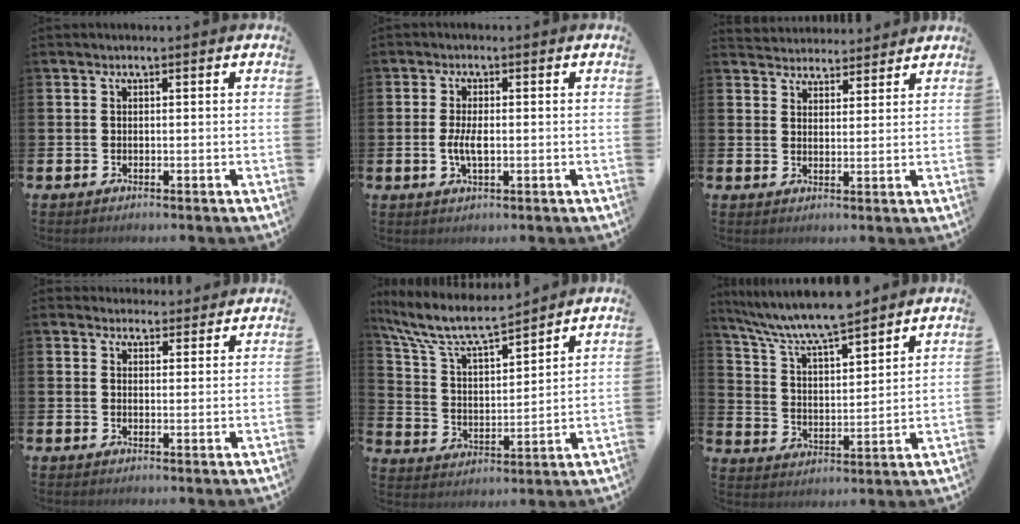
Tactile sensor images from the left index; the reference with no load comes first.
{"total": 3.3, "force": [-0.3, 1.3, 3.0], "torque": [-0.059, -0.001, -0.010]}
{"total": 3.9, "force": [3.8, 0.9, -0.4], "torque": [-0.004, -0.020, 0.070]}
{"total": 3.2, "force": [3.0, 1.1, -0.3], "torque": [0.008, -0.012, 0.053]}
{"total": 9.0, "force": [8.1, 1.6, 3.6], "torque": [-0.108, -0.046, 0.143]}
{"total": 8.4, "force": [7.8, 0.8, 3.0], "torque": [-0.093, -0.044, 0.139]}